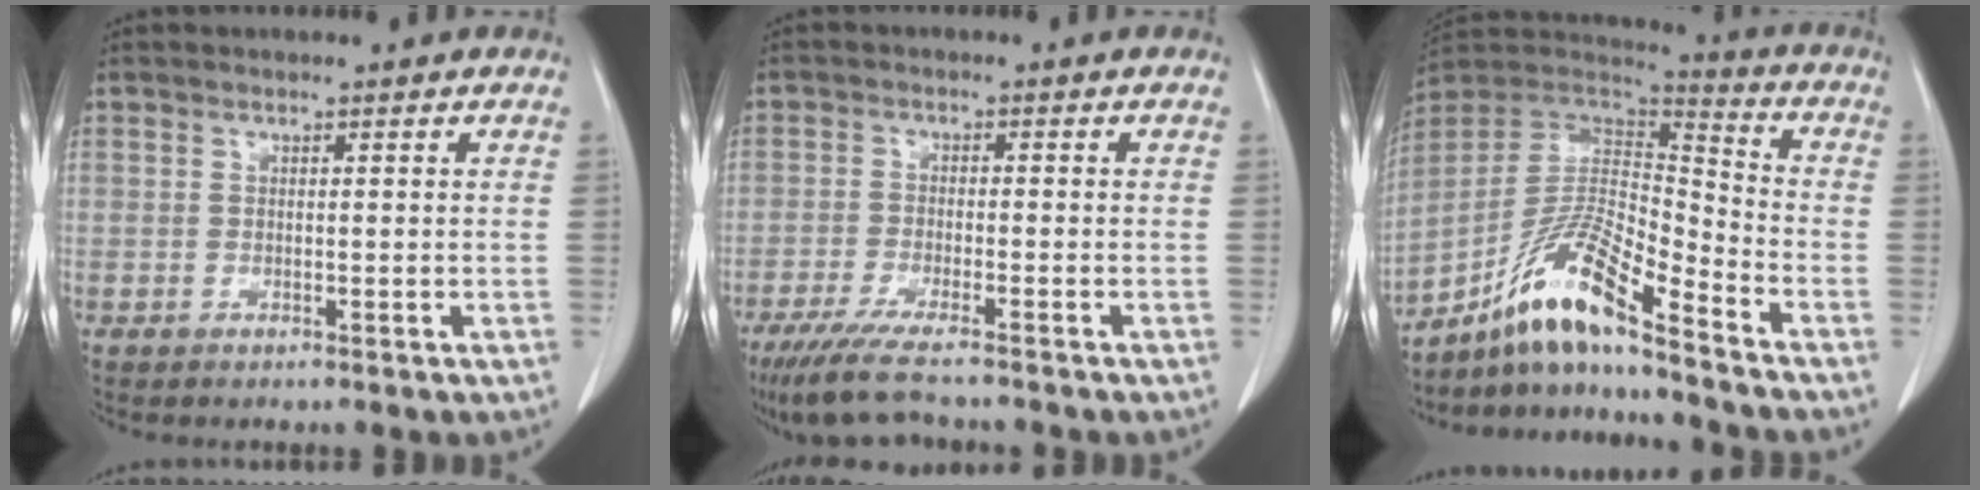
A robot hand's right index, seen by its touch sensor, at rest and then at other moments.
{"total": 8.7, "force": [-7.3, 0.6, 4.7], "torque": [-0.075, -0.022, -0.122]}
{"total": 13.3, "force": [-9.9, 1.0, 8.8], "torque": [-0.163, 0.014, -0.183]}